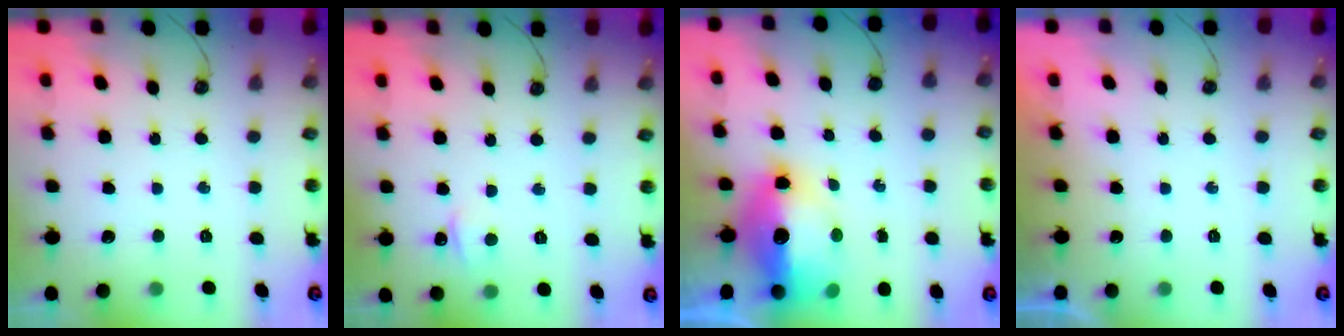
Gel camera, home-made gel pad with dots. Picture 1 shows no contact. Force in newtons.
{"total": 1.6, "press": 1.5, "slide": 0.2}
{"total": 16.2, "press": 15.9, "slide": 3.2}
{"total": 0.0}